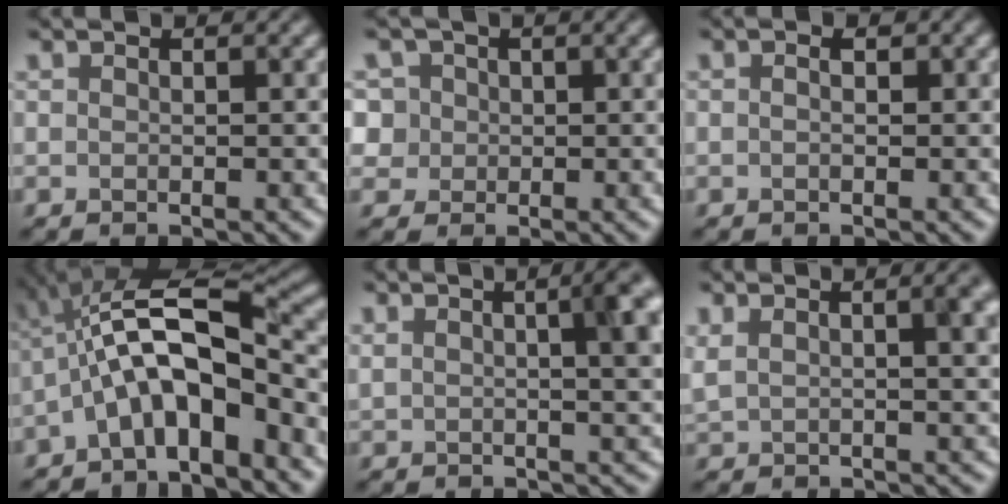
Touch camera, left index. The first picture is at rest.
{"total": 5.4, "force": [1.9, 4.8, 1.8], "torque": [-0.035, 0.018, 0.013]}
{"total": 1.4, "force": [0.2, 0.9, 0.9], "torque": [0.001, -0.003, -0.014]}
{"total": 8.7, "force": [-3.0, 3.2, 7.5], "torque": [-0.126, 0.021, -0.063]}
{"total": 8.7, "force": [2.7, 3.7, 7.3], "torque": [-0.053, 0.039, 0.014]}
{"total": 8.8, "force": [3.6, 4.3, 6.8], "torque": [-0.083, 0.044, 0.038]}